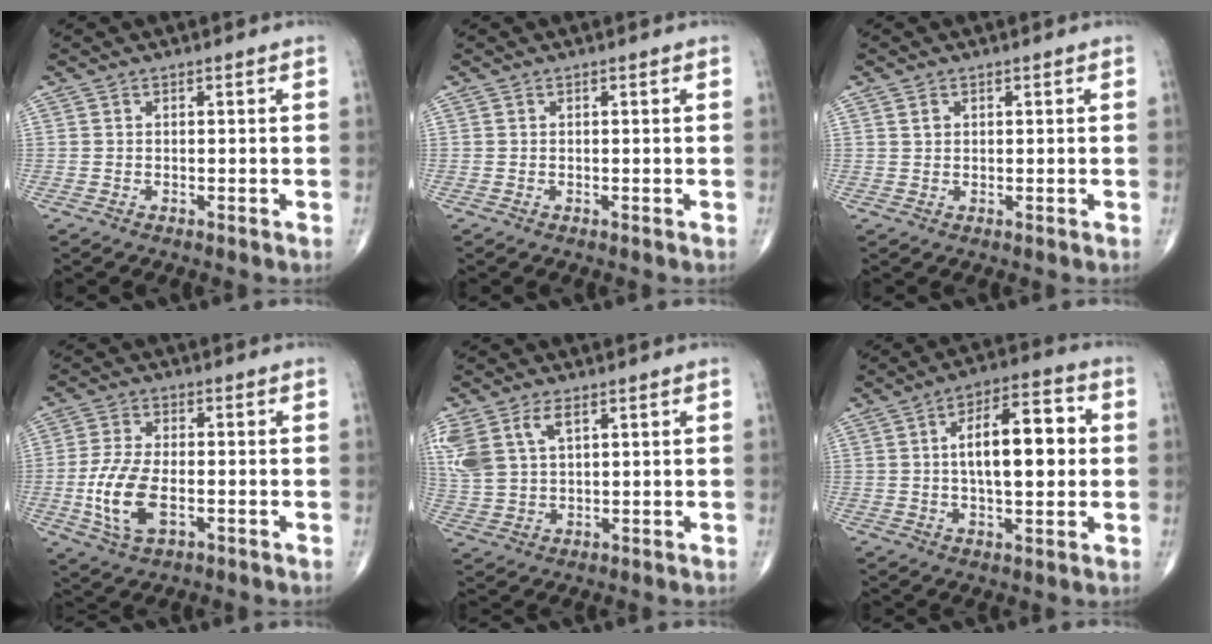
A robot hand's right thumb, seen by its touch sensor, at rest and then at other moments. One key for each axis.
{"total": 0.0}
{"total": 1.2, "fx": 0.6, "fy": 0.9, "fz": 0.6, "tx": -0.005, "ty": -0.002, "tz": 0.010}
{"total": 10.4, "fx": -2.3, "fy": 5.2, "fz": 8.7, "tx": -0.185, "ty": 0.002, "tz": -0.041}
{"total": 11.2, "fx": 4.7, "fy": 6.3, "fz": 7.9, "tx": -0.193, "ty": -0.002, "tz": 0.104}
{"total": 14.4, "fx": 1.5, "fy": 6.1, "fz": 13.0, "tx": -0.186, "ty": 0.019, "tz": 0.019}